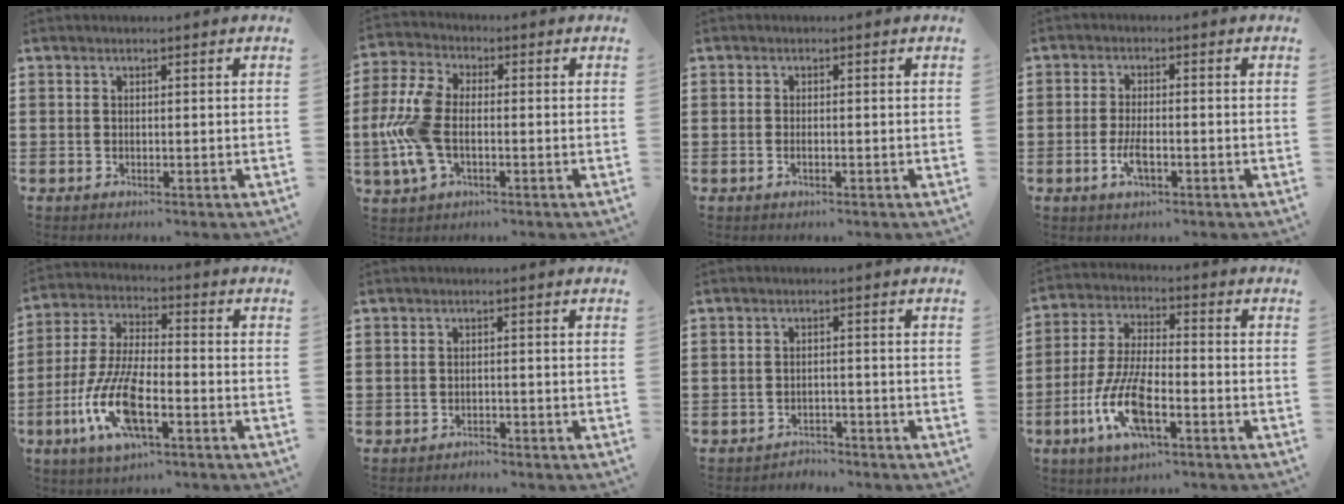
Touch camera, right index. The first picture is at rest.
{"total": 9.3, "force": [-1.2, 5.2, 7.6], "torque": [-0.197, -0.009, -0.028]}
{"total": 0.8, "force": [-0.4, 0.2, 0.6], "torque": [-0.013, -0.006, -0.005]}
{"total": 3.9, "force": [-1.4, 1.5, 3.4], "torque": [-0.072, -0.002, -0.028]}
{"total": 11.7, "force": [-4.7, 4.1, 9.9], "torque": [-0.234, -0.010, -0.091]}
{"total": 1.2, "force": [-1.2, 0.2, 0.0], "torque": [-0.005, 0.003, -0.026]}
{"total": 2.2, "force": [-2.2, 0.3, -0.1], "torque": [-0.007, 0.001, -0.048]}
{"total": 10.5, "force": [-4.5, 3.6, 8.8], "torque": [-0.209, -0.010, -0.088]}